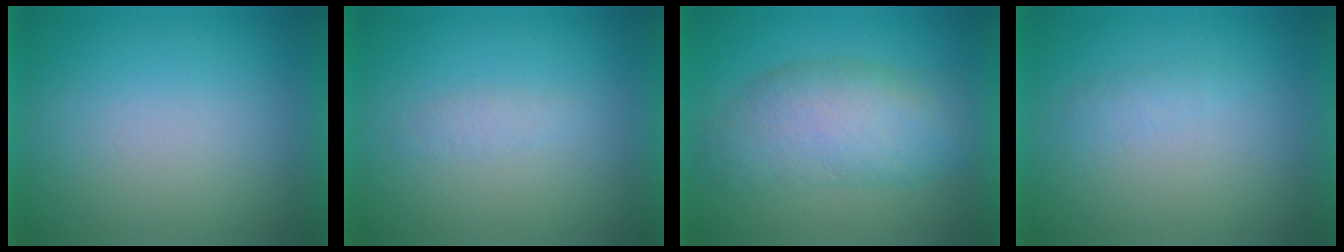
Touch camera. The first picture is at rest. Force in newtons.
{"total": 1.3}
{"total": 7.1}
{"total": 1.1}